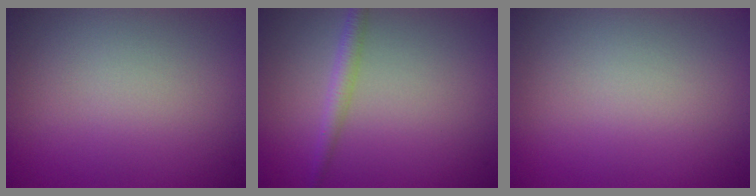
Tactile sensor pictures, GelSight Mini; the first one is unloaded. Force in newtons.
{"total": 1.9, "press": 1.9, "slide": 0.0}
{"total": 0.0}